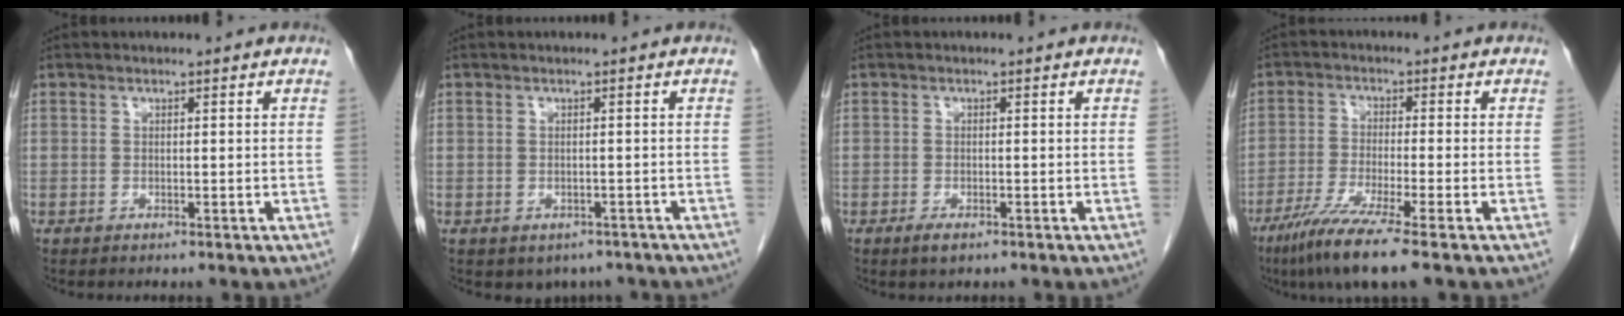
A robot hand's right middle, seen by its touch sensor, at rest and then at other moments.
{"total": 3.3, "force": [-2.5, 2.1, 0.7], "torque": [-0.003, 0.004, -0.028]}
{"total": 1.8, "force": [-1.1, 0.6, 1.2], "torque": [-0.026, -0.002, -0.015]}
{"total": 8.9, "force": [-6.0, -0.7, 6.6], "torque": [-0.122, -0.029, -0.108]}